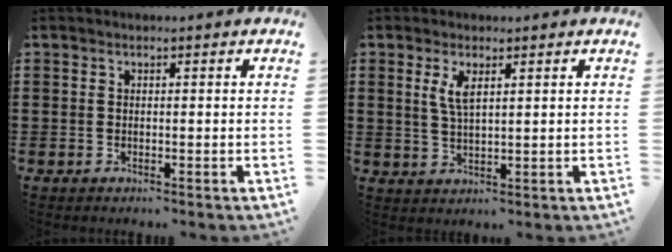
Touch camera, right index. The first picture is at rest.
{"total": 3.4, "force": [1.5, 1.1, 2.9], "torque": [-0.061, 0.005, 0.025]}